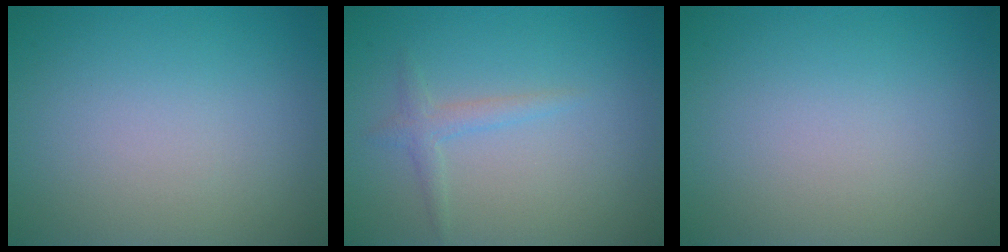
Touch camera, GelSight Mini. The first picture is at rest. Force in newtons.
{"total": 1.5, "press": 1.5, "slide": 0.1}
{"total": 0.0}